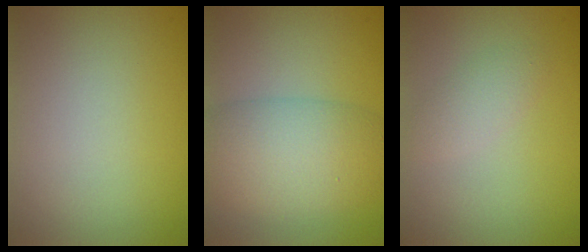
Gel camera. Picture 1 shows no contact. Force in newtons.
{"total": 6.9, "press": 6.9, "slide": 0.2}
{"total": 1.6, "press": 1.6, "slide": 0.1}